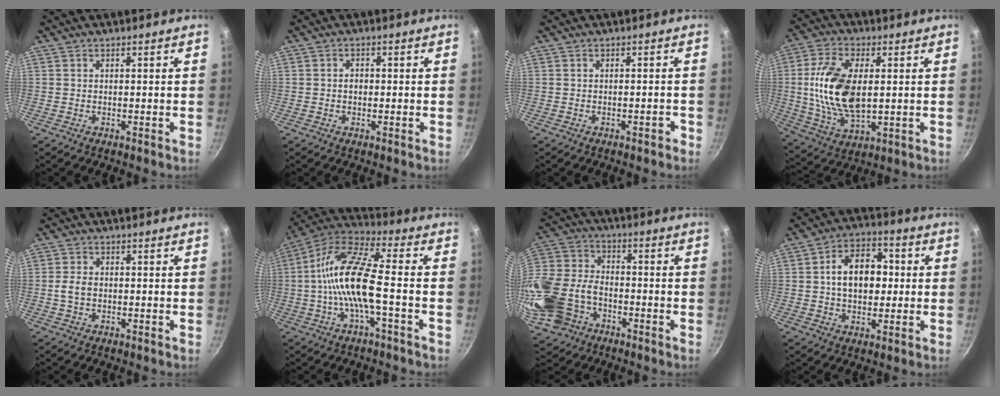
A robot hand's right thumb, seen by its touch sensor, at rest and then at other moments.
{"total": 1.7, "force": [-0.2, 1.3, 1.0], "torque": [-0.011, 0.006, -0.005]}
{"total": 1.3, "force": [-0.6, 0.6, 1.0], "torque": [-0.008, 0.006, -0.007]}
{"total": 16.0, "force": [1.4, 8.7, 13.4], "torque": [-0.250, 0.000, 0.028]}
{"total": 3.0, "force": [-0.3, 2.1, 2.2], "torque": [-0.042, 0.010, -0.007]}
{"total": 14.9, "force": [-2.1, 4.3, 14.1], "torque": [-0.277, 0.038, -0.057]}
{"total": 21.4, "force": [-8.2, 15.4, 12.3], "torque": [-0.292, 0.043, -0.160]}
{"total": 12.2, "force": [1.0, 8.4, 8.8], "torque": [-0.103, 0.020, 0.005]}